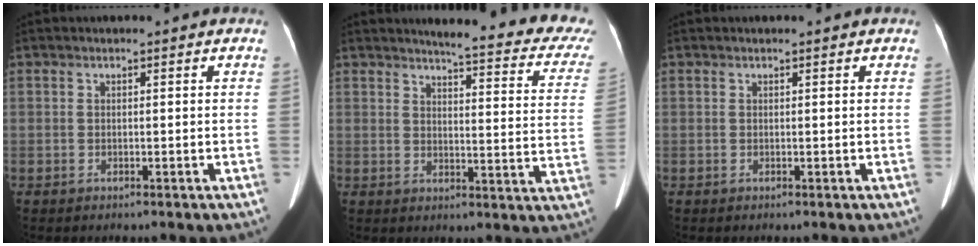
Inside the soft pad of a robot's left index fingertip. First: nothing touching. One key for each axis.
{"total": 19.2, "fx": 17.3, "fy": 2.0, "fz": 8.1, "tx": -0.085, "ty": -0.073, "tz": 0.178}
{"total": 0.0}